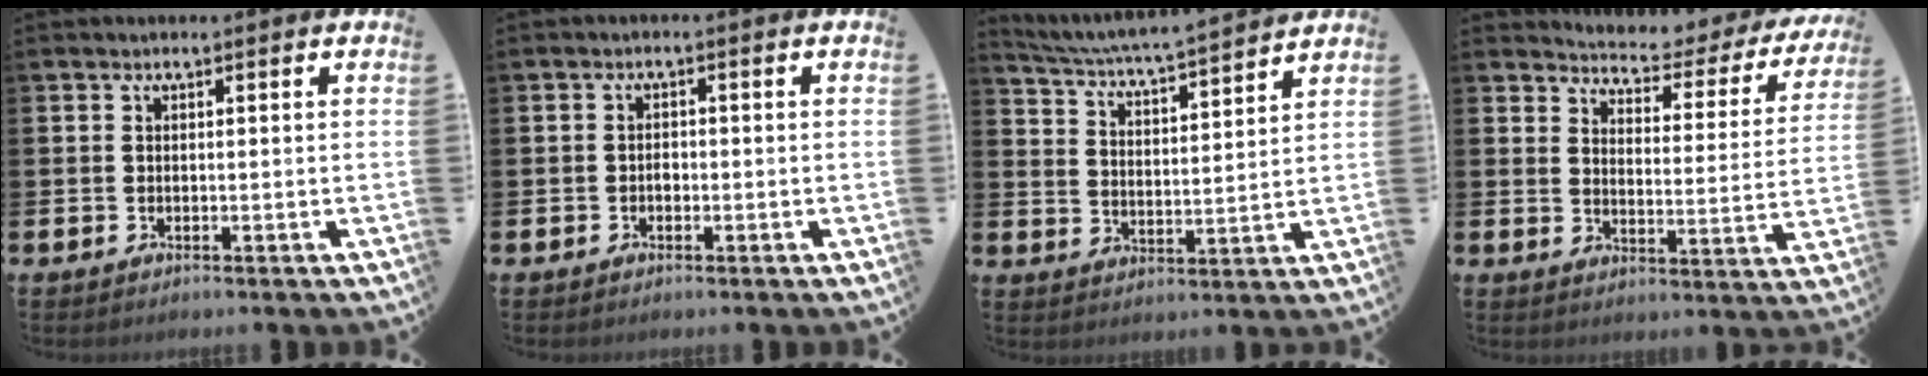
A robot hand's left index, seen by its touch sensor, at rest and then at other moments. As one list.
[{"total": 1.1, "force": [-0.4, 0.8, 0.5], "torque": [-0.009, 0.002, -0.009]}, {"total": 5.1, "force": [4.9, -0.1, 1.5], "torque": [-0.050, -0.044, 0.081]}, {"total": 3.9, "force": [3.7, 1.0, 0.9], "torque": [-0.033, -0.040, 0.052]}]